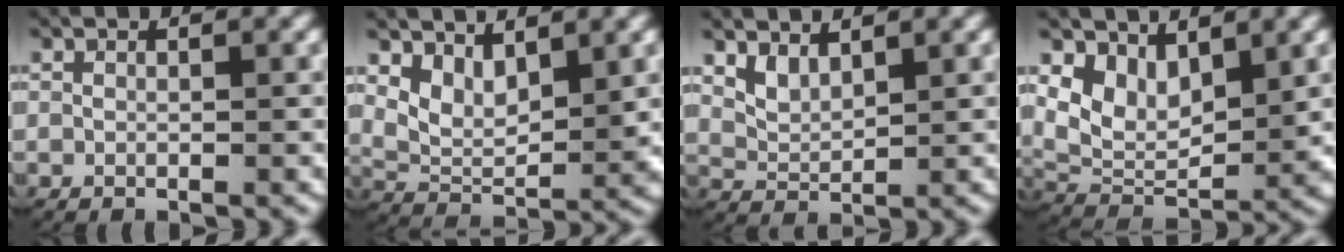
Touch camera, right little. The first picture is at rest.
{"total": 5.0, "force": [1.6, 3.3, 3.3], "torque": [-0.070, -0.015, 0.030]}
{"total": 2.3, "force": [1.3, 1.5, 1.2], "torque": [-0.035, -0.010, 0.029]}
{"total": 7.9, "force": [1.2, 6.0, 5.0], "torque": [-0.101, -0.016, 0.022]}